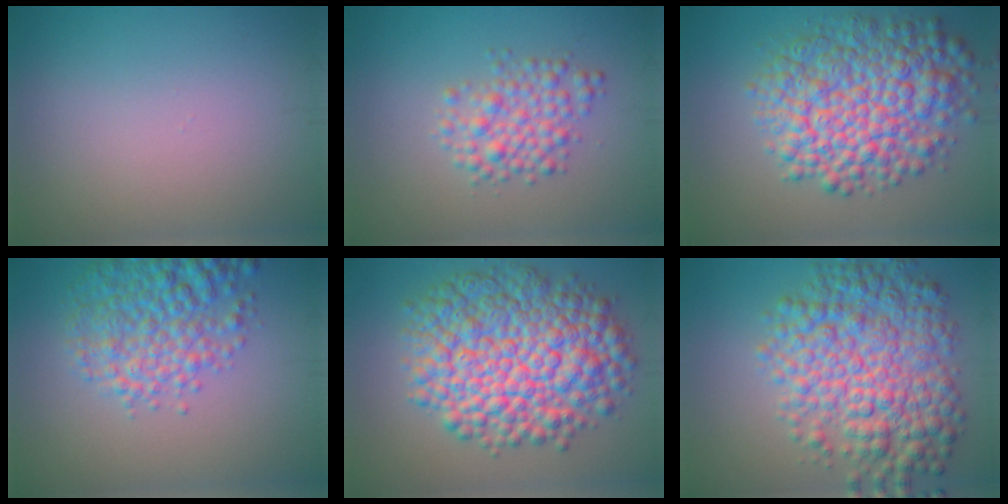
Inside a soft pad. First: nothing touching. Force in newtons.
{"total": 3.3, "press": 3.2, "slide": 0.1}
{"total": 9.5, "press": 9.5, "slide": 0.2}
{"total": 5.6, "press": 5.6, "slide": 0.2}
{"total": 11.4, "press": 11.4, "slide": 0.2}
{"total": 9.1, "press": 9.1, "slide": 0.1}